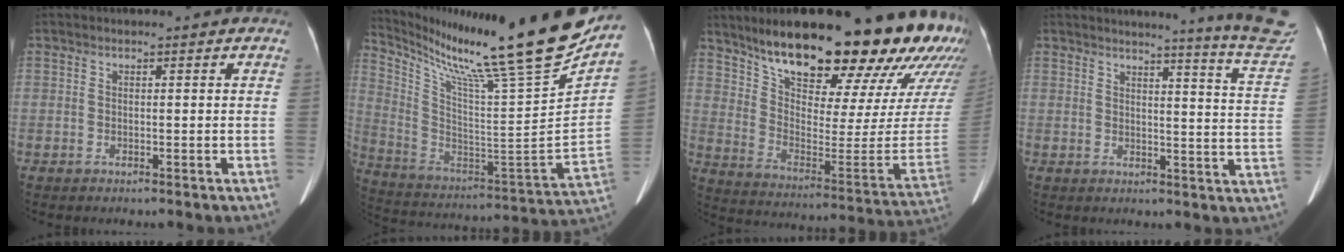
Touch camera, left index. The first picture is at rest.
{"total": 31.0, "force": [25.2, -0.3, 18.0], "torque": [-0.329, -0.112, 0.377]}
{"total": 32.4, "force": [24.0, 5.8, 20.9], "torque": [-0.280, -0.070, 0.332]}
{"total": 14.7, "force": [13.9, -2.2, 4.2], "torque": [-0.052, -0.136, 0.134]}